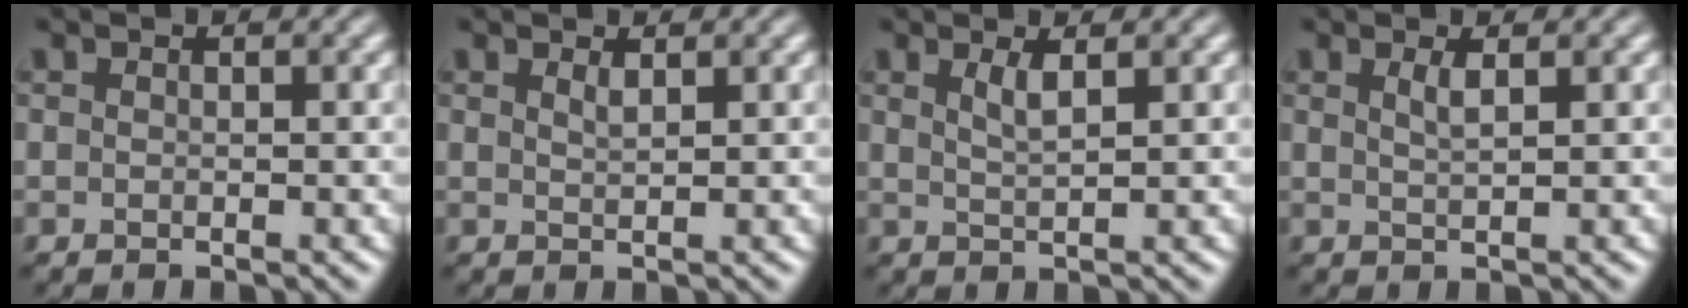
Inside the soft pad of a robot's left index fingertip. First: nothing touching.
{"total": 0.9, "force": [0.7, 0.2, 0.6], "torque": [-0.007, 0.000, 0.012]}
{"total": 1.8, "force": [0.9, 0.5, 1.4], "torque": [-0.023, 0.000, 0.015]}
{"total": 1.4, "force": [0.7, 0.4, 1.2], "torque": [-0.015, 0.002, 0.010]}